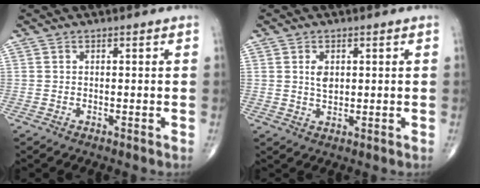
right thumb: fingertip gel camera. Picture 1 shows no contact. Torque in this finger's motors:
{"motor_torque": [0.72, 0.59, 0.40, -0.28, 0.06]}